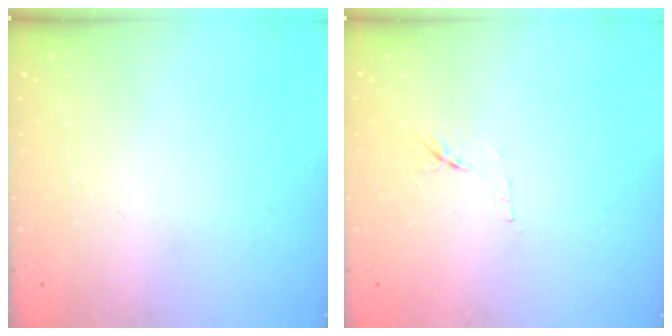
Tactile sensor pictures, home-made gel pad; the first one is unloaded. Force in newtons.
{"total": 8.0, "press": 7.9, "slide": 0.9}